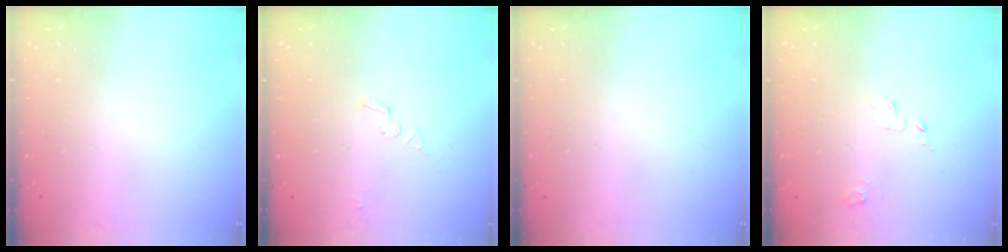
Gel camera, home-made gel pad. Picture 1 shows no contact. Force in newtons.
{"total": 2.8, "press": 2.8, "slide": 0.2}
{"total": 0.0}
{"total": 2.4, "press": 2.4, "slide": 0.3}